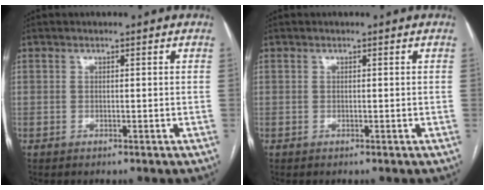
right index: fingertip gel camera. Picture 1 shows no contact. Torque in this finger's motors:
{"motor_torque": [0.02, 0.03, 0.00, 0.00]}